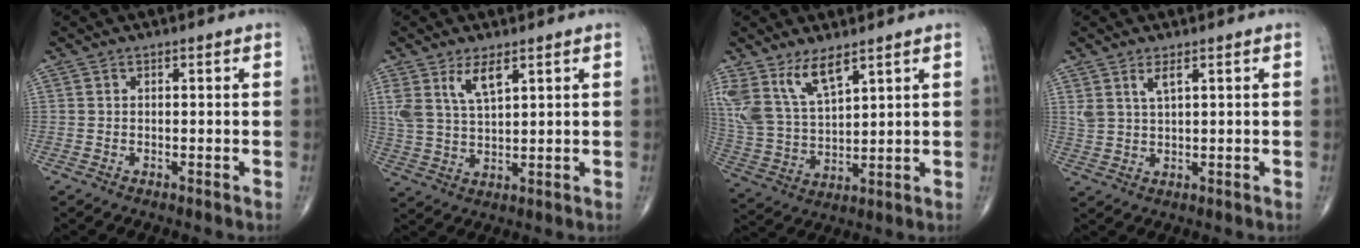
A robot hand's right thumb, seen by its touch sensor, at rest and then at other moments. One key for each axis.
{"total": 6.5, "fx": 3.7, "fy": 2.4, "fz": 4.8, "tx": -0.095, "ty": -0.016, "tz": 0.079}
{"total": 11.5, "fx": 7.4, "fy": 4.5, "fz": 7.5, "tx": -0.146, "ty": -0.030, "tz": 0.164}
{"total": 3.5, "fx": 2.0, "fy": 1.1, "fz": 2.6, "tx": -0.055, "ty": -0.009, "tz": 0.044}